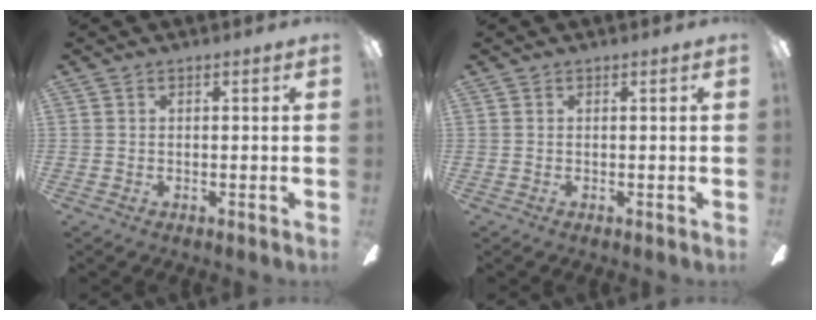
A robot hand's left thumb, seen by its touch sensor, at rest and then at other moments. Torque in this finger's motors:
{"motor_torque": [-0.10, 0.10, 0.12, -0.12, 0.00]}